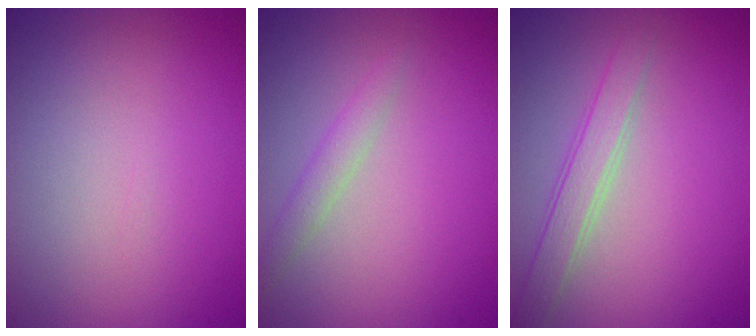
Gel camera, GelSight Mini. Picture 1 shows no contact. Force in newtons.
{"total": 1.5, "press": 1.5, "slide": 0.1}
{"total": 2.5, "press": 2.5, "slide": 0.1}